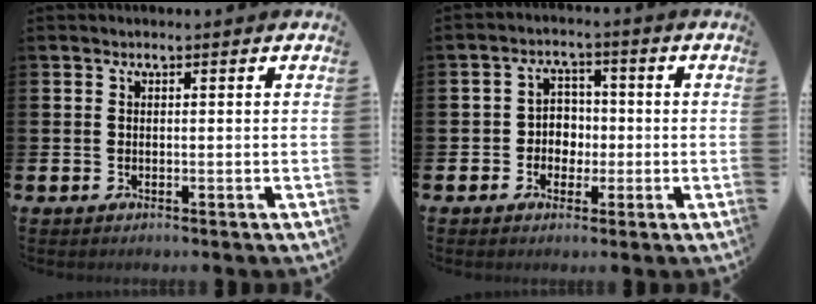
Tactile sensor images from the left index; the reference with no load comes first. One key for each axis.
{"total": 3.5, "fx": -0.6, "fy": 3.2, "fz": 1.3, "tx": -0.027, "ty": 0.004, "tz": -0.021}